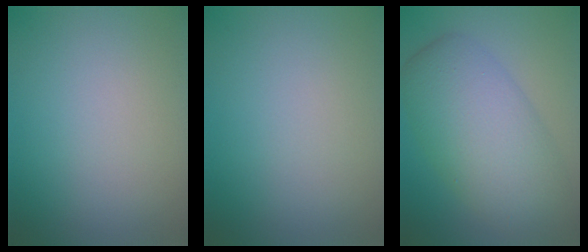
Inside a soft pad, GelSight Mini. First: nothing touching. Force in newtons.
{"total": 0.0}
{"total": 8.3, "press": 8.3, "slide": 0.4}